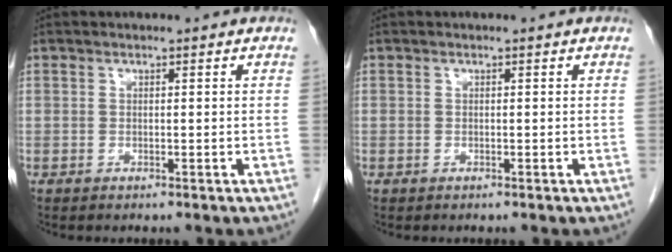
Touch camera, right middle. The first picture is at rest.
{"total": 0.0}